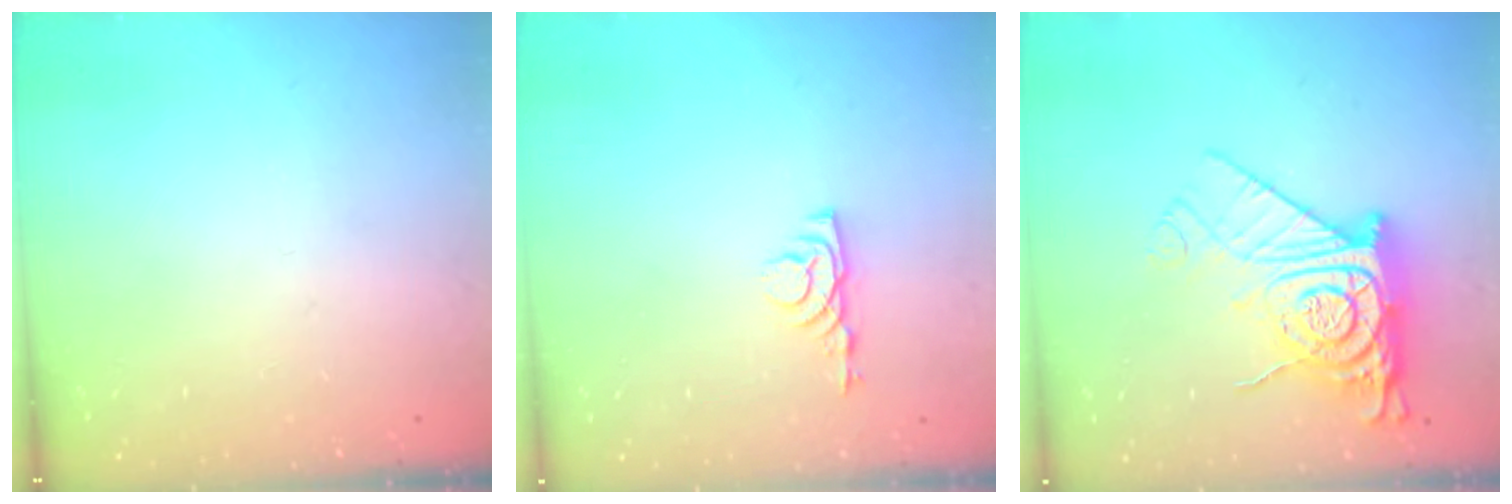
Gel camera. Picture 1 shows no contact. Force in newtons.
{"total": 3.7, "press": 3.7, "slide": 0.6}
{"total": 16.0, "press": 15.9, "slide": 1.4}